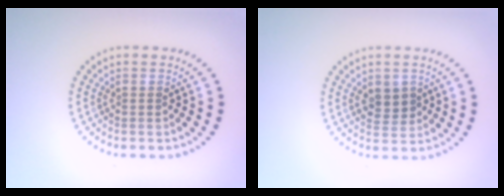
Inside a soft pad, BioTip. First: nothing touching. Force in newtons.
{"total": 2.4, "press": 2.3, "slide": 0.5}